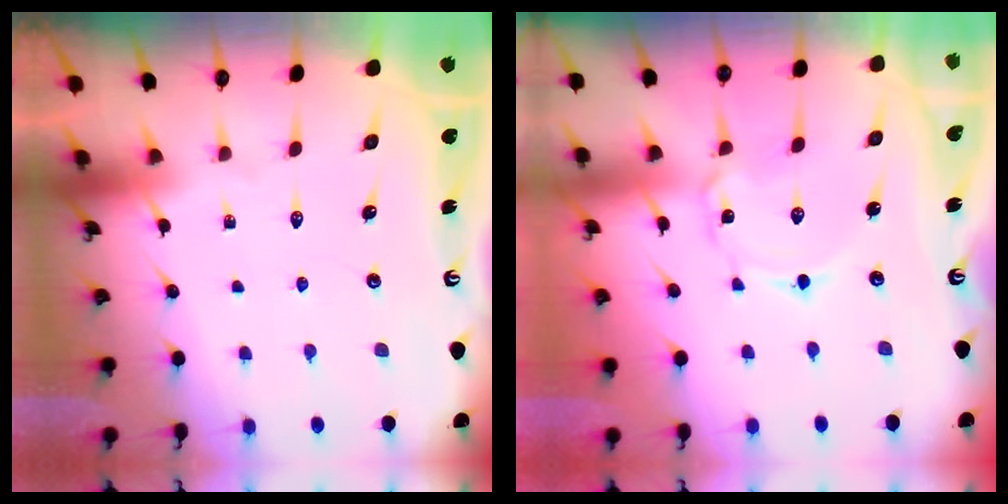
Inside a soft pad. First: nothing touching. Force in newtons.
{"total": 2.0, "press": 2.0, "slide": 0.2}